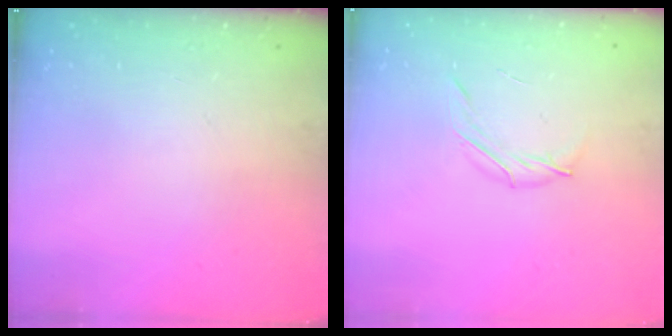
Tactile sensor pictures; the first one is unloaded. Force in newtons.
{"total": 4.2, "press": 4.0, "slide": 1.1}